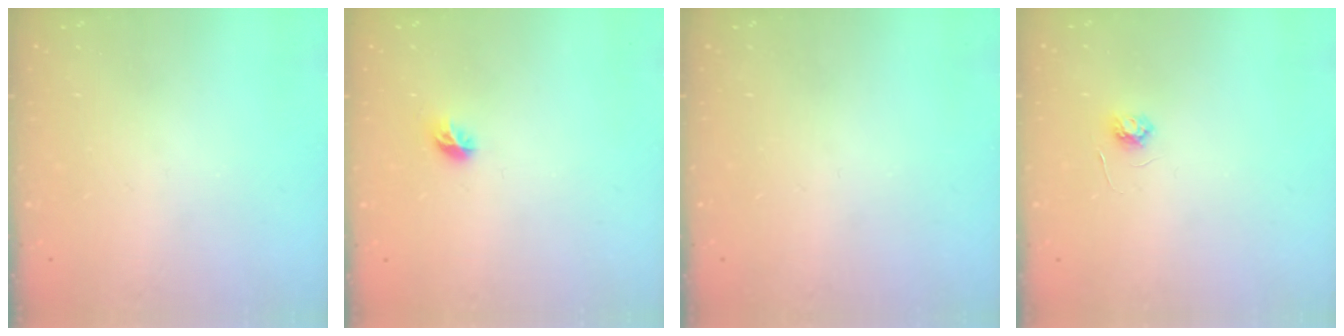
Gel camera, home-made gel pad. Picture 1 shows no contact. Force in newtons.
{"total": 5.4, "press": 5.2, "slide": 1.4}
{"total": 0.0}
{"total": 3.6, "press": 3.6, "slide": 0.5}